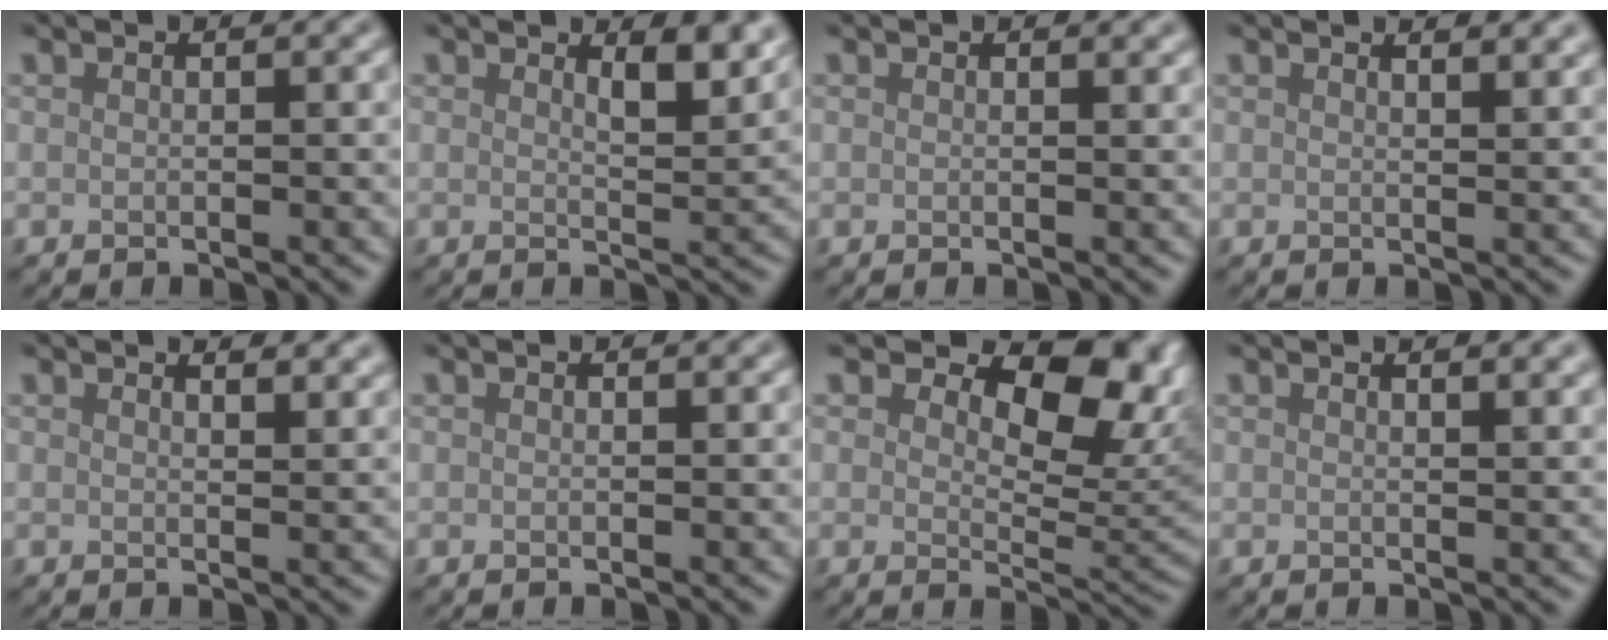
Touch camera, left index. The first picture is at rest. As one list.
[{"total": 2.3, "force": [1.5, 0.6, 1.5], "torque": [-0.027, -0.008, 0.024]}, {"total": 0.6, "force": [0.6, 0.2, 0.0], "torque": [-0.003, -0.003, 0.009]}, {"total": 2.8, "force": [2.2, 1.0, 1.5], "torque": [-0.008, 0.015, 0.014]}, {"total": 3.0, "force": [2.5, 1.0, 1.3], "torque": [-0.009, 0.011, 0.022]}, {"total": 0.0}, {"total": 8.9, "force": [3.7, 4.8, 6.5], "torque": [-0.099, -0.008, 0.060]}, {"total": 2.5, "force": [1.9, 0.9, 1.5], "torque": [-0.006, 0.014, 0.010]}]